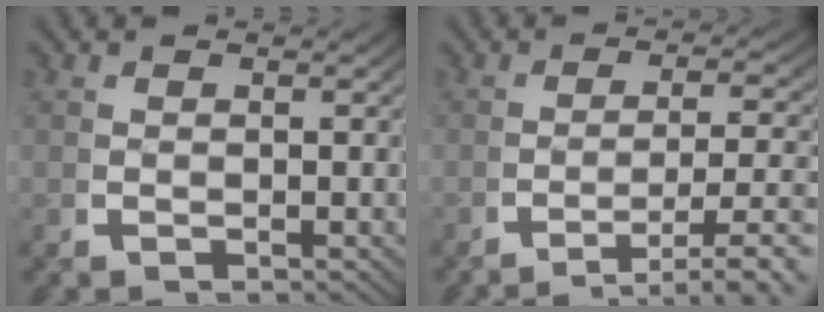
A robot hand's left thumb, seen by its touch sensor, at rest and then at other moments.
{"total": 5.9, "force": [-3.8, 1.9, 4.1], "torque": [-0.063, -0.010, -0.052]}